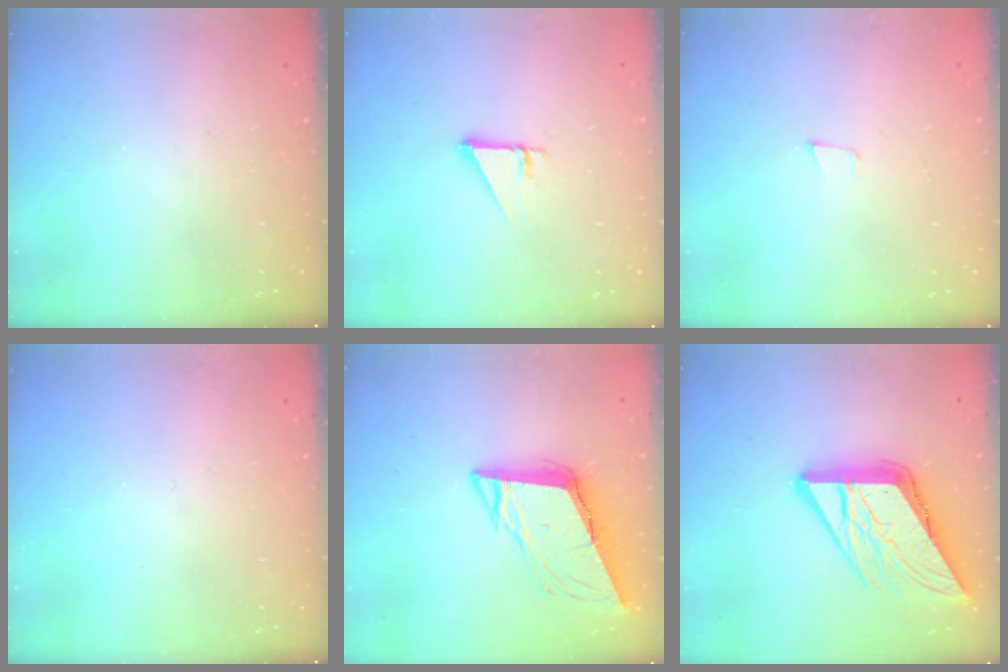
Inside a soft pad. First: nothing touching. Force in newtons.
{"total": 2.7, "press": 2.7, "slide": 0.1}
{"total": 3.3, "press": 2.0, "slide": 2.6}
{"total": 0.0}
{"total": 10.3, "press": 9.9, "slide": 2.9}
{"total": 16.6, "press": 16.5, "slide": 1.7}